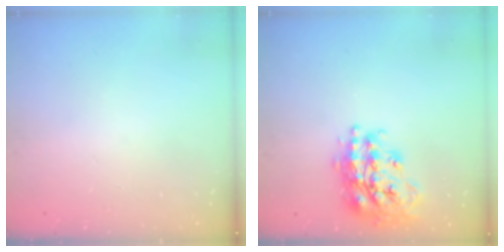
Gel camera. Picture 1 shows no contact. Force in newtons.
{"total": 20.1, "press": 20.1, "slide": 1.4}